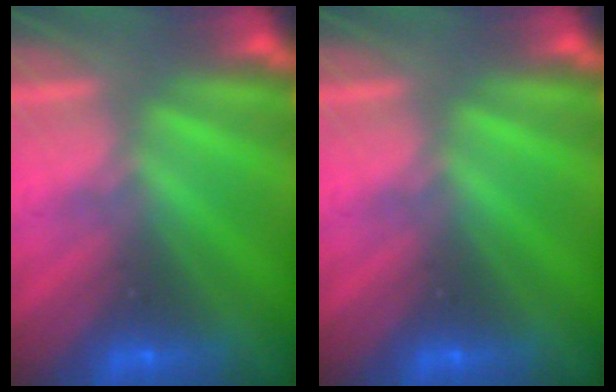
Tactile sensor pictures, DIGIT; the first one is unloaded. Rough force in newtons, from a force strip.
{"total": 0.0}